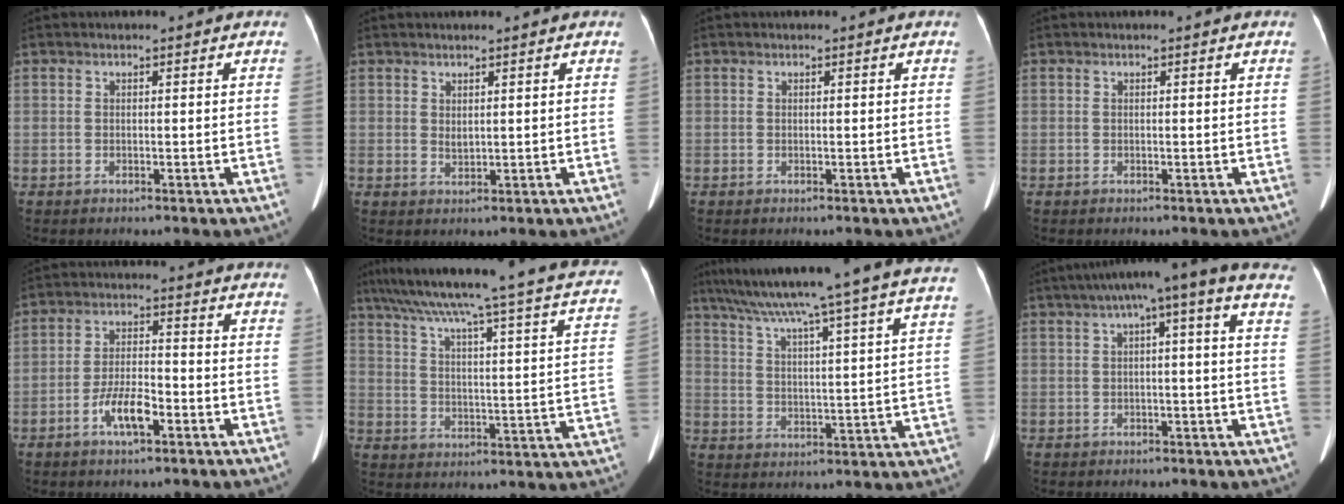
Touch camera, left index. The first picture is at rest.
{"total": 1.6, "force": [1.0, 0.6, 1.0], "torque": [-0.021, 0.001, 0.023]}
{"total": 0.0}
{"total": 0.0}
{"total": 6.1, "force": [-3.2, 1.8, 5.0], "torque": [-0.102, 0.001, -0.058]}
{"total": 29.4, "force": [23.7, 2.1, 17.3], "torque": [-0.251, -0.022, 0.295]}
{"total": 28.7, "force": [25.1, -1.7, 13.8], "torque": [-0.231, -0.033, 0.332]}
{"total": 11.6, "force": [6.6, 0.8, 9.5], "torque": [-0.144, 0.058, 0.078]}